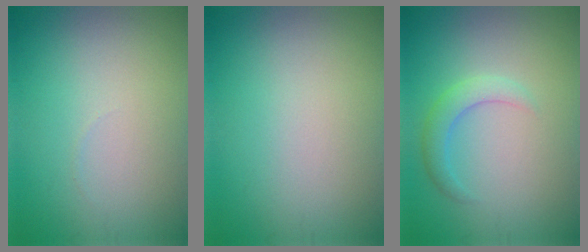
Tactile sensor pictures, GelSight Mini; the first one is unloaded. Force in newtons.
{"total": 0.0}
{"total": 2.3, "press": 2.3, "slide": 0.1}